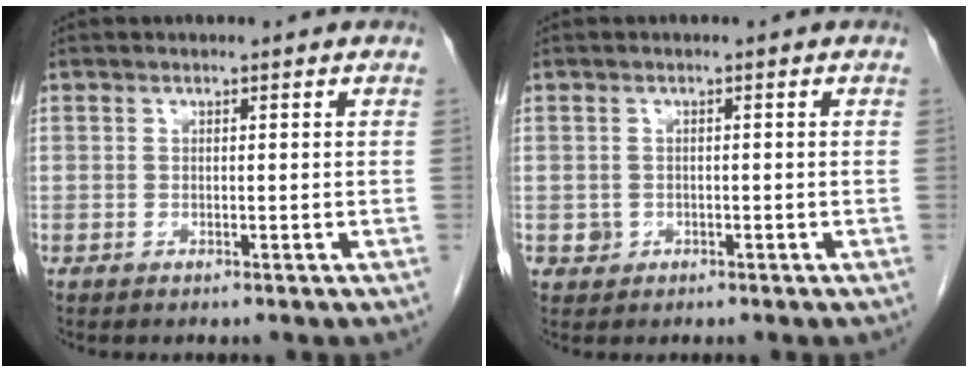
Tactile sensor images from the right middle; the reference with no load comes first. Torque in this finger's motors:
{"motor_torque": [0.28, -0.10, 0.00, 0.00]}